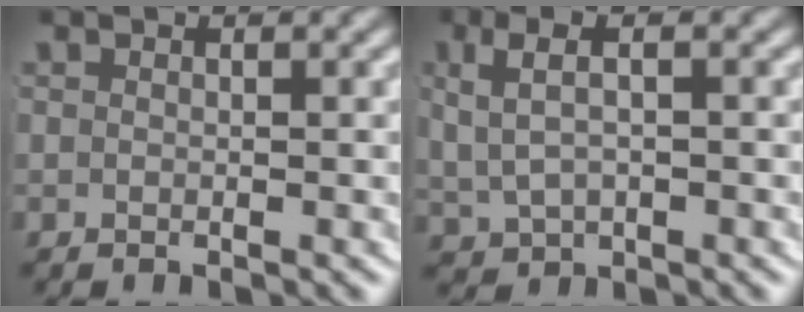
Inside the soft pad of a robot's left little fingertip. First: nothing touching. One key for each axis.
{"total": 3.5, "fx": 0.7, "fy": 2.2, "fz": 2.7, "tx": -0.053, "ty": 0.000, "tz": 0.023}